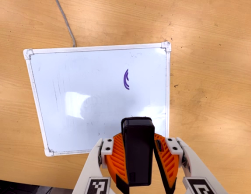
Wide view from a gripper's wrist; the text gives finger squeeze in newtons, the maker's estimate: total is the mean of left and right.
{"total": 8.2, "left": 8.4, "right": 8.0}